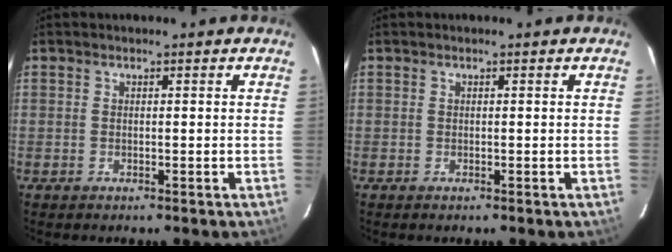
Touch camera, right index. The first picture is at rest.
{"total": 0.0}